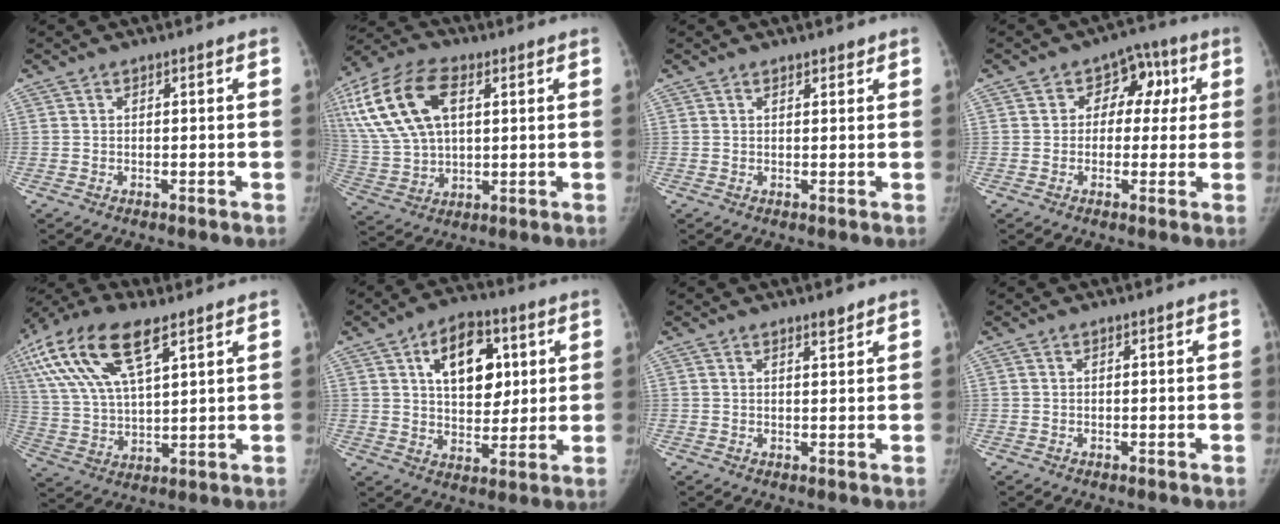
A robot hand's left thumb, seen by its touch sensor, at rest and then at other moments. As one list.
[{"total": 19.1, "force": [6.4, 11.0, 14.1], "torque": [-0.283, 0.005, 0.121]}, {"total": 1.2, "force": [1.0, 0.6, 0.3], "torque": [0.004, -0.006, 0.014]}, {"total": 7.9, "force": [1.5, 6.4, 4.4], "torque": [-0.004, 0.021, 0.010]}, {"total": 21.8, "force": [11.3, 9.5, 16.1], "torque": [-0.346, 0.003, 0.214]}, {"total": 14.4, "force": [4.8, 9.1, 10.0], "torque": [-0.106, -0.009, 0.078]}, {"total": 1.8, "force": [1.5, 0.4, 0.9], "torque": [-0.003, -0.012, 0.024]}, {"total": 0.0}]